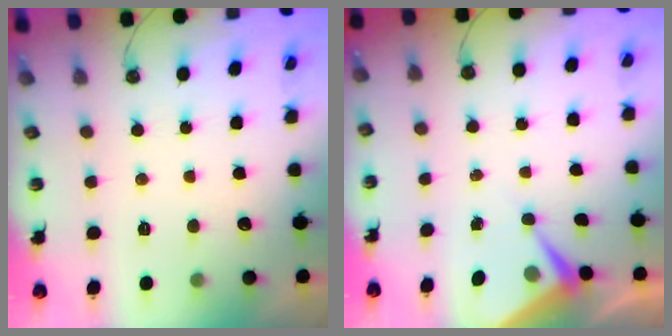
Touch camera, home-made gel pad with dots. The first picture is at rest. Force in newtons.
{"total": 5.8, "press": 5.8, "slide": 0.6}